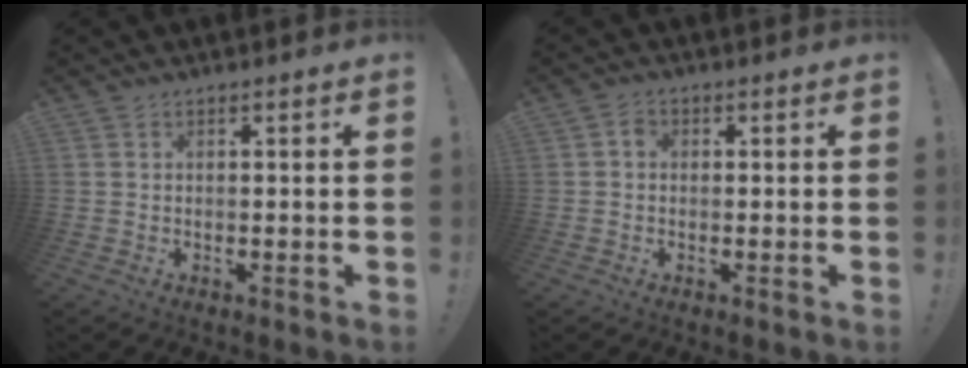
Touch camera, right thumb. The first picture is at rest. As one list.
[{"total": 1.8, "force": [-0.3, 1.5, 1.0], "torque": [-0.014, 0.005, -0.008]}]